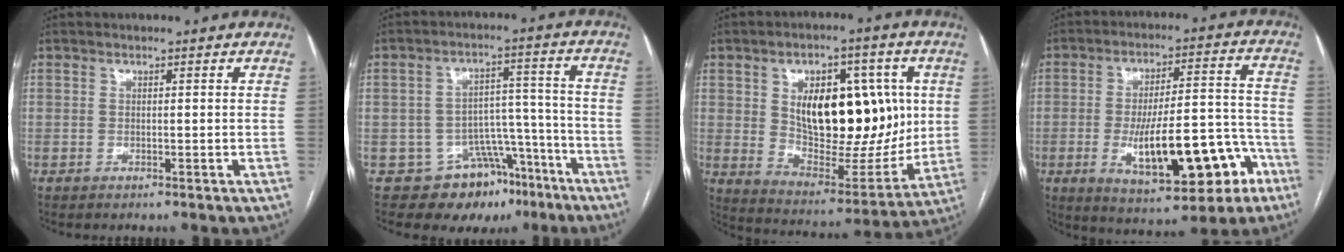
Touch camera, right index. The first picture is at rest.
{"total": 10.8, "force": [-7.0, 7.5, 3.3], "torque": [-0.018, 0.064, -0.094]}
{"total": 19.7, "force": [3.7, 9.9, 16.7], "torque": [-0.252, 0.006, 0.070]}
{"total": 18.1, "force": [-6.8, 5.8, 15.7], "torque": [-0.224, 0.022, -0.083]}